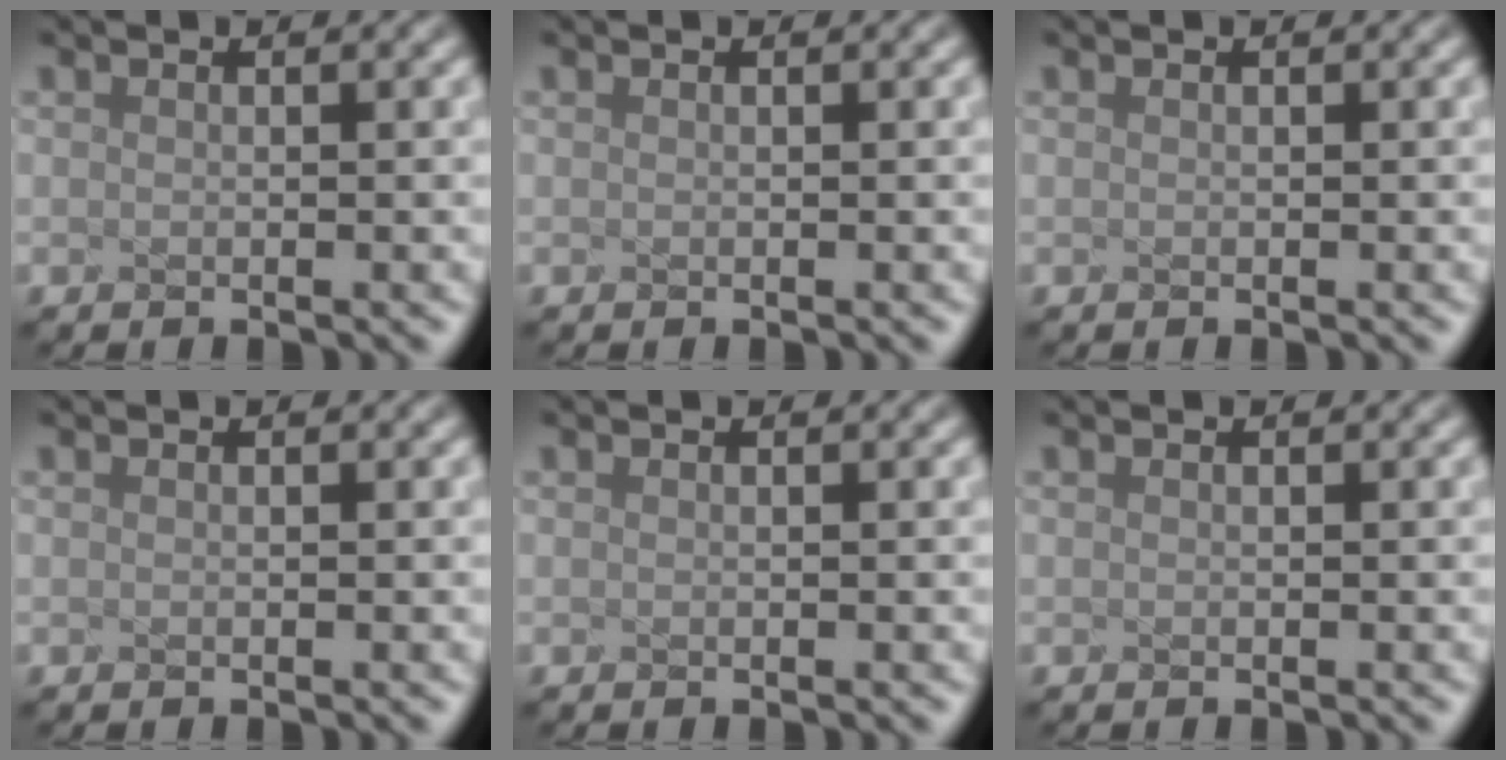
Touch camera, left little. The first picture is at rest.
{"total": 0.0}
{"total": 0.0}
{"total": 0.0}
{"total": 0.0}
{"total": 0.0}